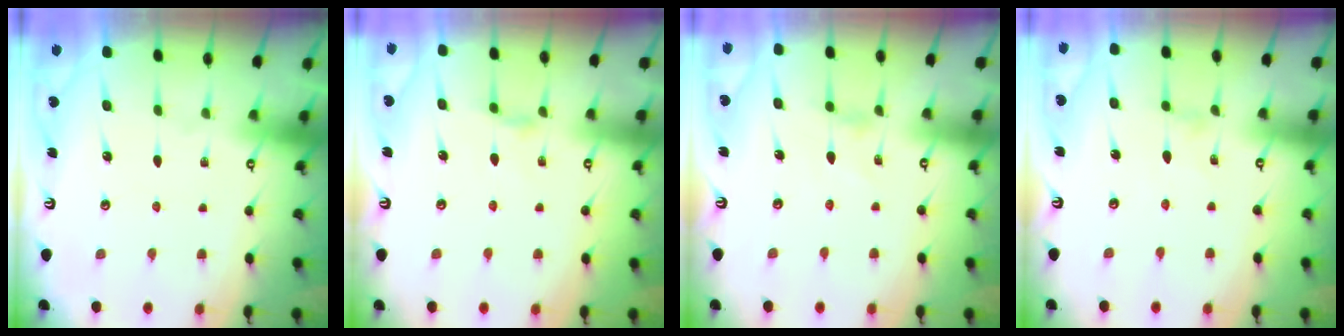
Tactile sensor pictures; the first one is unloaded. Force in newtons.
{"total": 1.9, "press": 1.9, "slide": 0.4}
{"total": 1.1, "press": 1.0, "slide": 0.3}
{"total": 0.0}